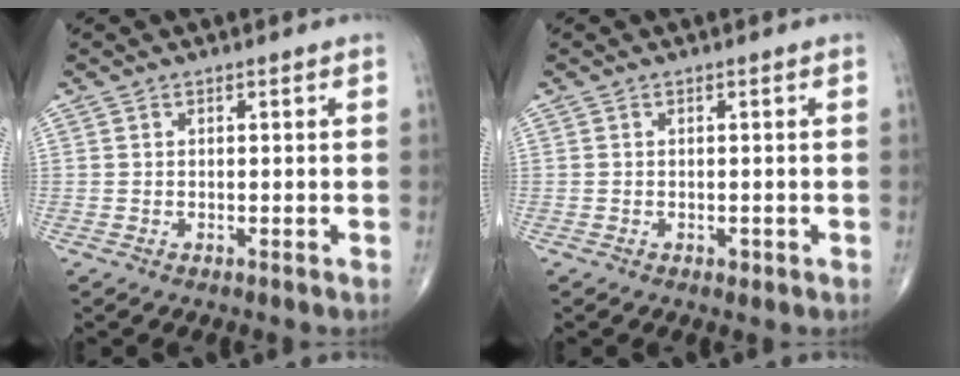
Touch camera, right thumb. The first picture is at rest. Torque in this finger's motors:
{"motor_torque": [2.16, 2.08, -0.05, -0.28, -0.04]}